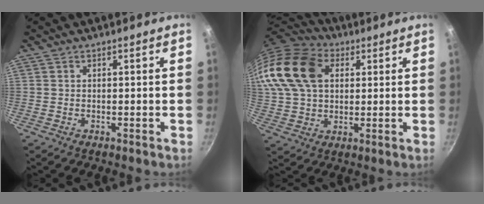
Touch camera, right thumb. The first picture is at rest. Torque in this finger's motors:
{"motor_torque": [-0.58, 1.64, 0.55, -0.44, 0.27]}